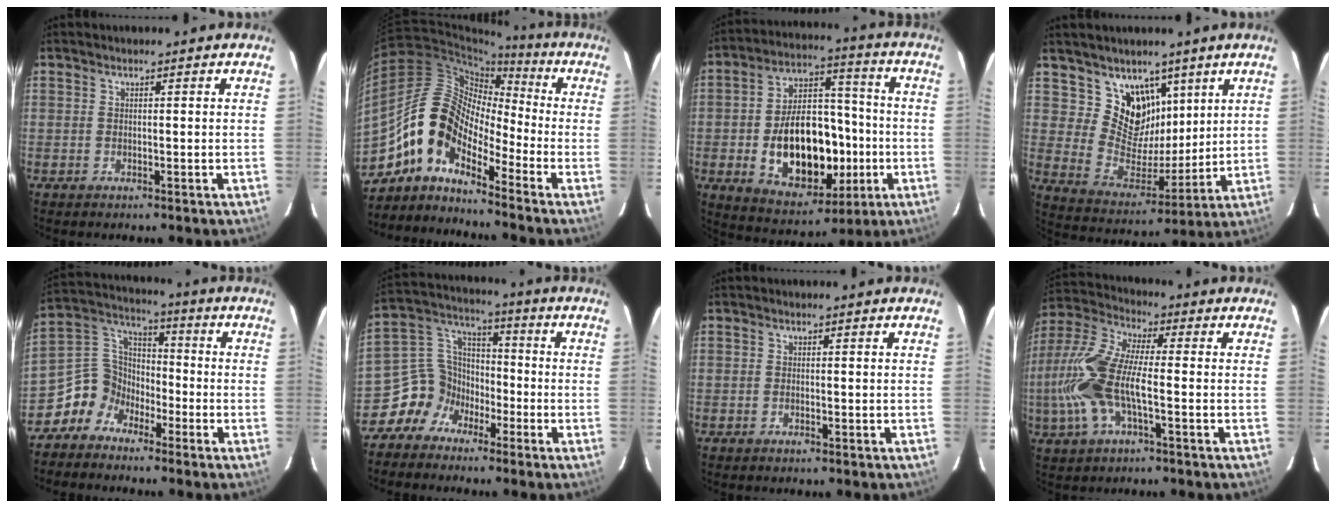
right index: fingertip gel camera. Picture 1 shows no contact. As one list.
[{"total": 11.1, "force": [-7.1, 5.4, 6.6], "torque": [-0.110, 0.027, -0.157]}, {"total": 19.9, "force": [-4.1, 12.1, 15.2], "torque": [-0.280, 0.025, -0.042]}, {"total": 11.7, "force": [7.1, 8.4, 4.1], "torque": [-0.069, -0.014, 0.144]}, {"total": 8.1, "force": [-5.4, 5.9, 1.4], "torque": [-0.042, 0.044, -0.126]}, {"total": 9.1, "force": [-6.0, 6.5, 1.7], "torque": [-0.044, 0.047, -0.125]}, {"total": 0.6, "force": [-0.4, 0.4, 0.4], "torque": [-0.007, 0.000, -0.007]}, {"total": 15.5, "force": [-3.0, 5.2, 14.2], "torque": [-0.307, 0.001, -0.065]}]